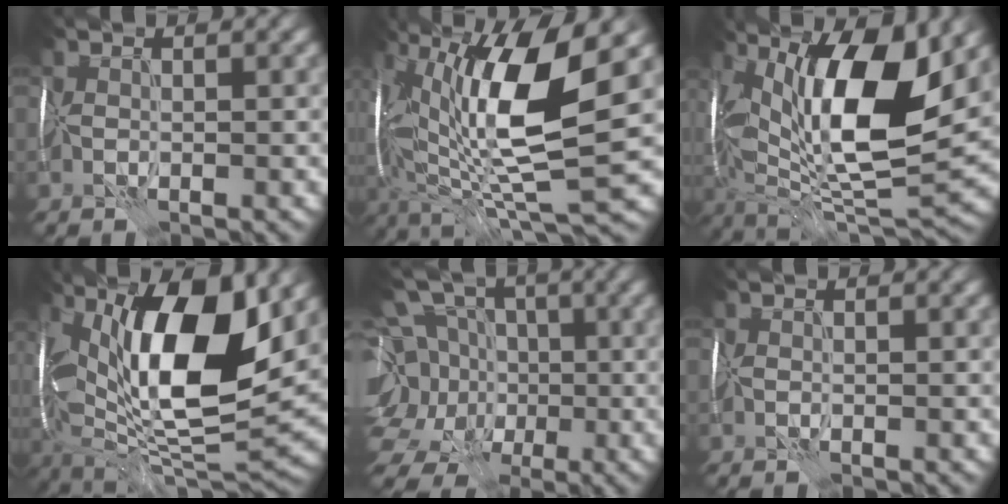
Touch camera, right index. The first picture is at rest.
{"total": 14.1, "force": [2.0, 3.9, 13.4], "torque": [-0.259, -0.004, 0.037]}
{"total": 14.7, "force": [4.3, 5.3, 13.0], "torque": [-0.231, 0.000, 0.075]}
{"total": 15.9, "force": [4.0, 6.3, 14.1], "torque": [-0.251, 0.002, 0.059]}
{"total": 14.0, "force": [-1.8, 12.1, 6.9], "torque": [-0.157, 0.019, -0.060]}
{"total": 0.0}